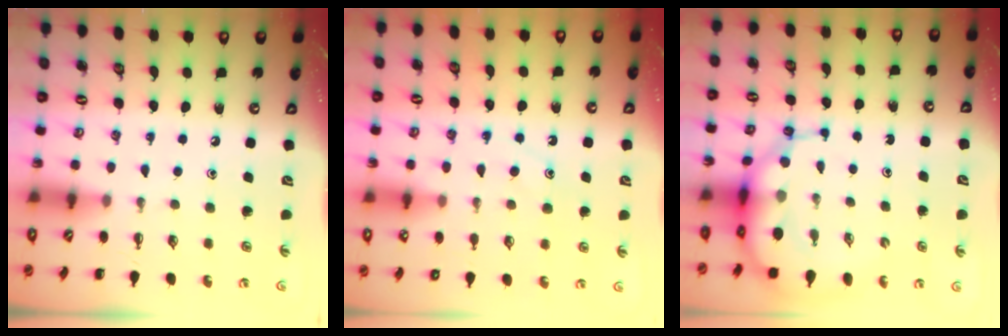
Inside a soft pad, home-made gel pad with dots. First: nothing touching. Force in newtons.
{"total": 10.5, "press": 10.5, "slide": 0.6}
{"total": 9.0, "press": 8.6, "slide": 2.4}